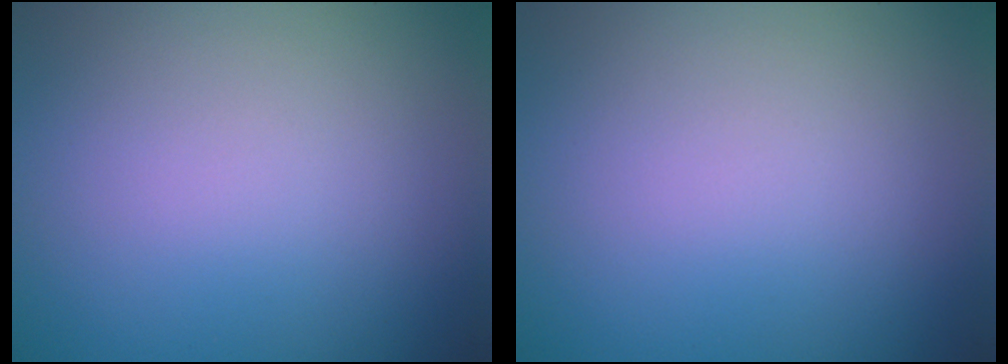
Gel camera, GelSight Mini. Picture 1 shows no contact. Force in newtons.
{"total": 0.0}